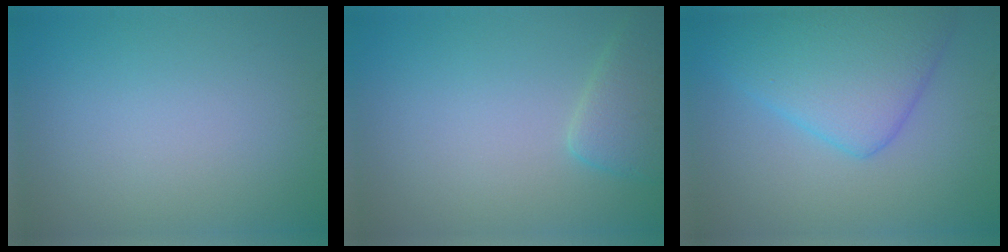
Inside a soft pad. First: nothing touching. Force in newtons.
{"total": 3.0, "press": 3.0, "slide": 0.3}
{"total": 7.2, "press": 7.2, "slide": 0.2}